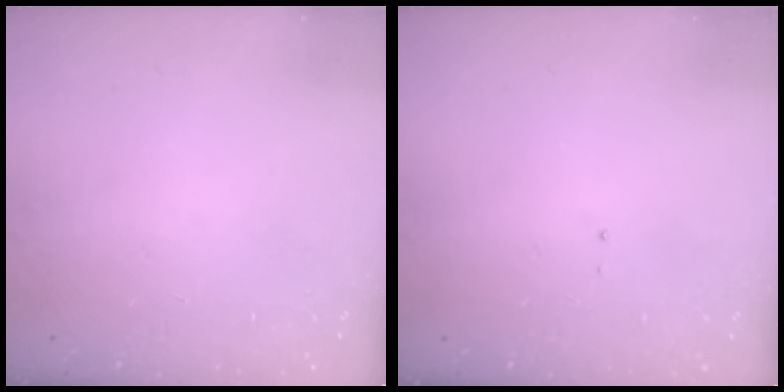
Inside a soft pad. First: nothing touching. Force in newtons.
{"total": 0.6, "press": 0.6, "slide": 0.1}